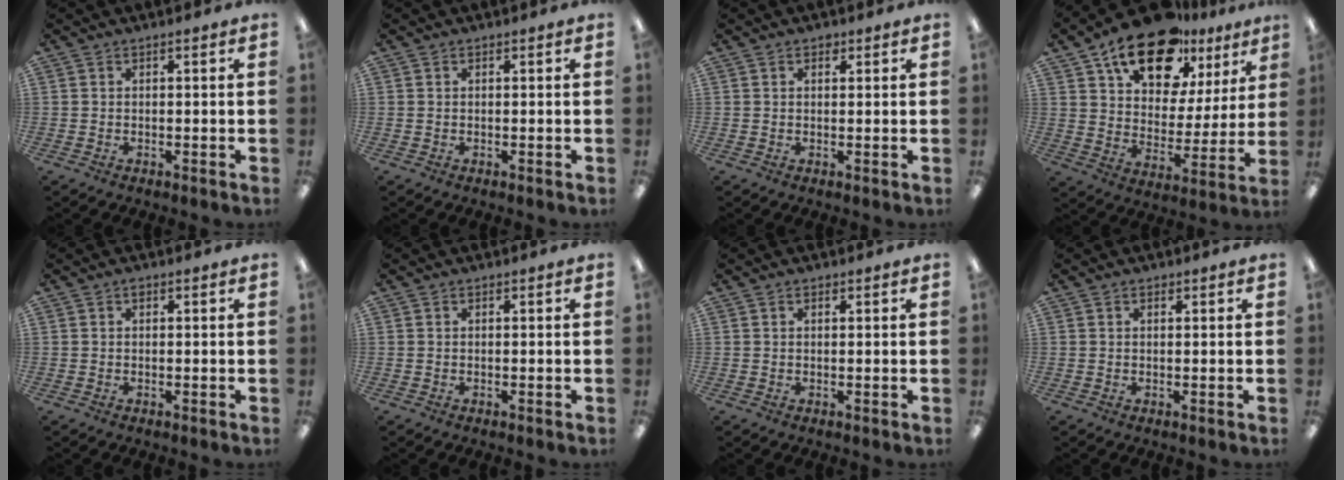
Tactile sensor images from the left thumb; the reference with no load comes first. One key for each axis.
{"total": 0.0}
{"total": 1.3, "fx": 0.8, "fy": 0.9, "fz": 0.7, "tx": -0.006, "ty": -0.001, "tz": 0.012}
{"total": 20.0, "fx": 14.0, "fy": 9.8, "fz": 10.3, "tx": -0.167, "ty": -0.080, "tz": 0.245}
{"total": 0.8, "fx": 0.3, "fy": 0.5, "fz": 0.5, "tx": -0.011, "ty": 0.004, "tz": 0.004}
{"total": 0.0}
{"total": 0.6, "fx": 0.4, "fy": 0.3, "fz": 0.3, "tx": -0.007, "ty": 0.002, "tz": 0.007}
{"total": 0.7, "fx": 0.4, "fy": 0.4, "fz": 0.4, "tx": -0.007, "ty": 0.002, "tz": 0.008}